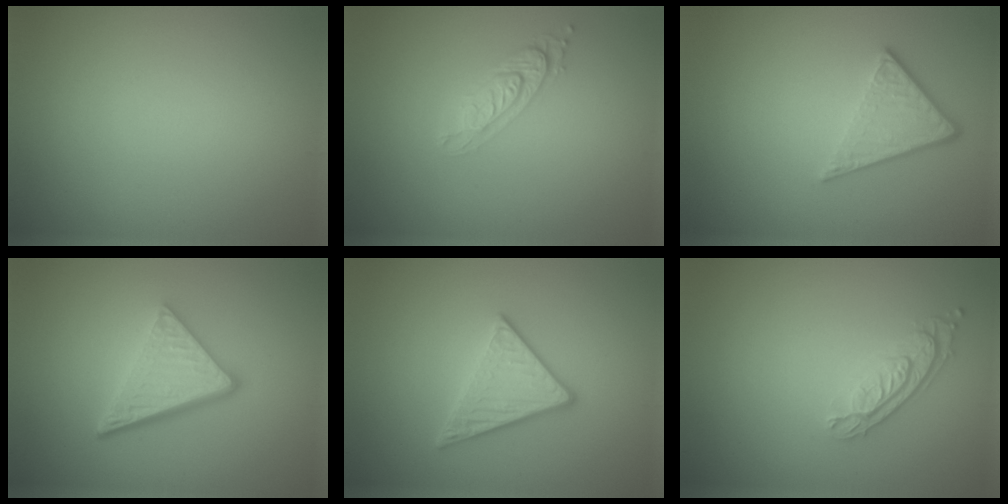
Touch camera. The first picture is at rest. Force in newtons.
{"total": 2.1, "press": 2.1, "slide": 0.4}
{"total": 3.8, "press": 2.6, "slide": 2.7}
{"total": 5.0, "press": 3.5, "slide": 3.6}
{"total": 3.0, "press": 2.9, "slide": 0.6}
{"total": 2.4, "press": 1.9, "slide": 1.4}